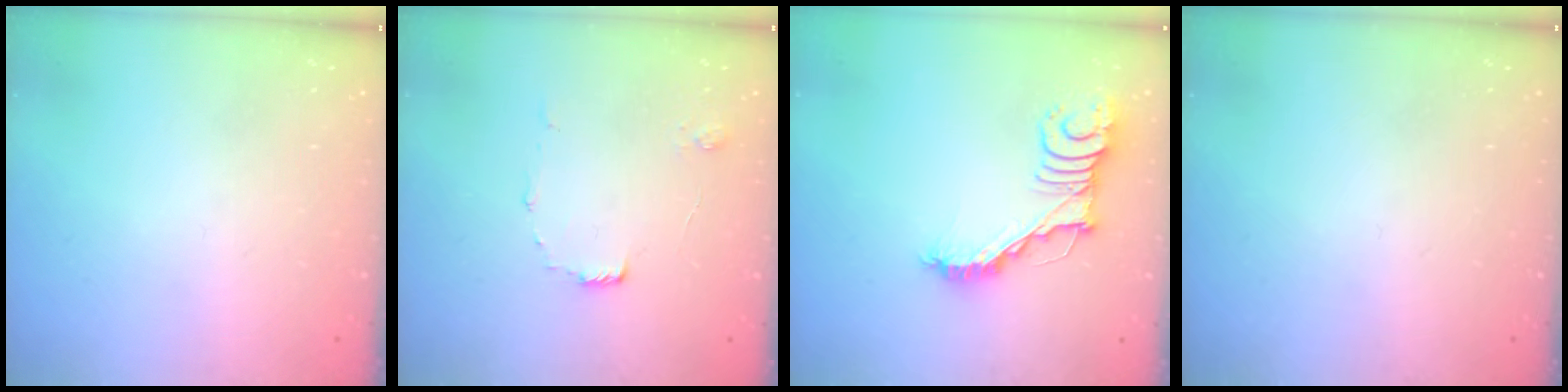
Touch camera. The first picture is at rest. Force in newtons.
{"total": 6.9, "press": 6.9, "slide": 0.6}
{"total": 15.0, "press": 15.0, "slide": 0.4}
{"total": 0.0}